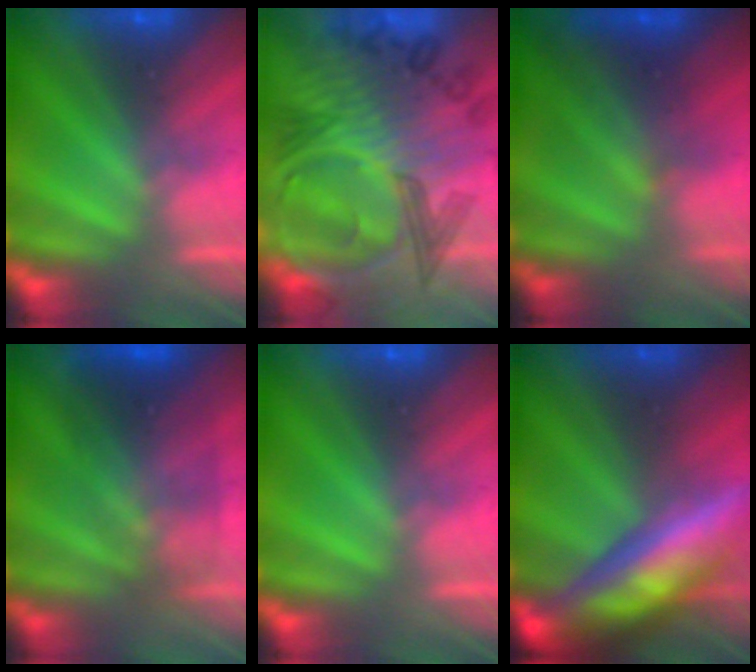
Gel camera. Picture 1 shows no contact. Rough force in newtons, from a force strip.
{"total": 7.0}
{"total": 2.5}
{"total": 3.2}
{"total": 0.0}
{"total": 6.8}